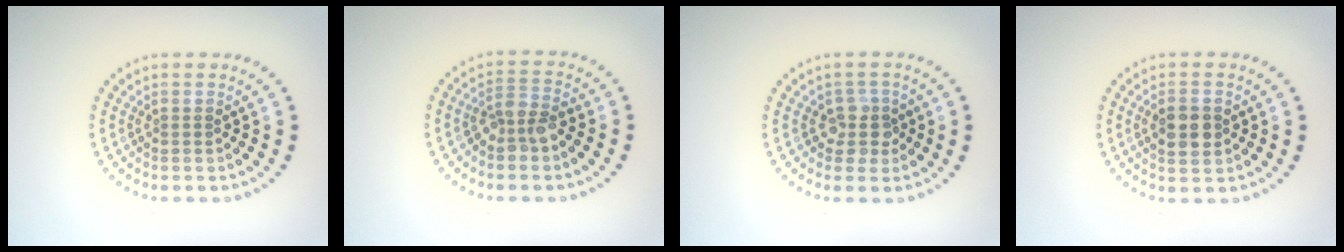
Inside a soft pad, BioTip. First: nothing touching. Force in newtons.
{"total": 2.6, "press": 2.2, "slide": 1.4}
{"total": 2.3, "press": 1.9, "slide": 1.3}
{"total": 3.2, "press": 3.2, "slide": 0.2}